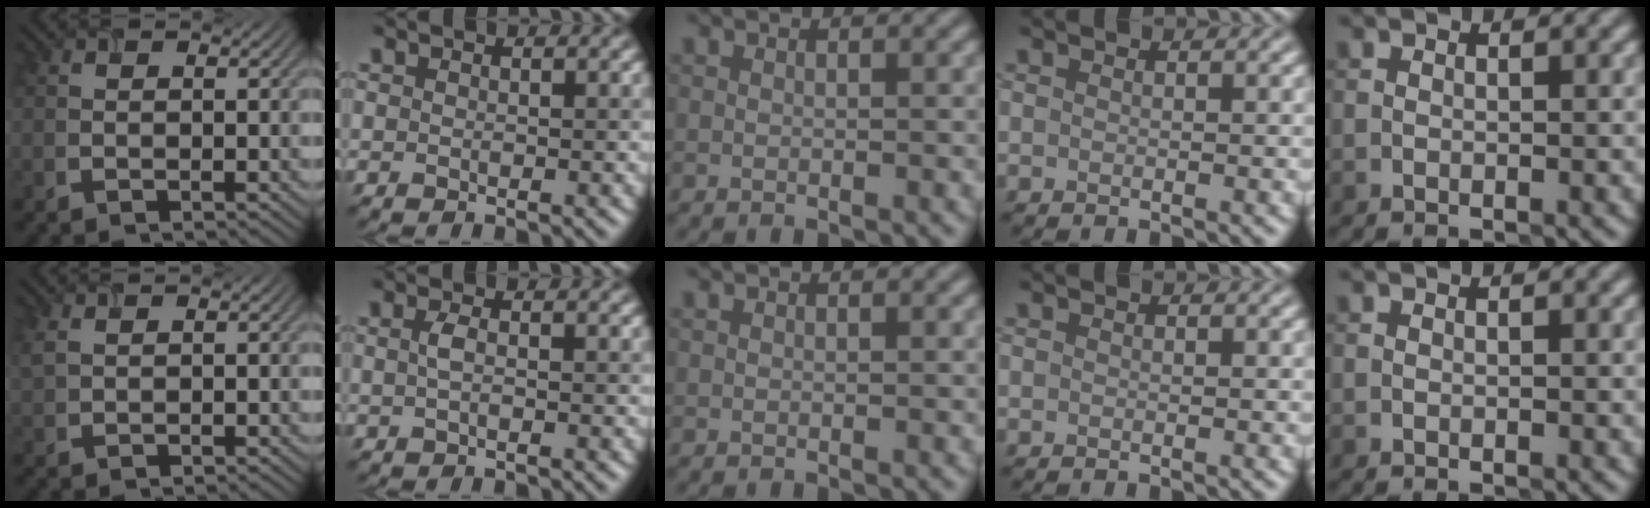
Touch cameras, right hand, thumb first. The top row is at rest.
{"thumb": {"total": 1.7, "force": [1.0, 0.8, 1.1], "torque": [-0.036, 0.002, 0.025]}, "index": {"total": 0.9, "force": [0.0, 0.2, 0.9], "torque": [-0.021, 0.008, 0.003]}}